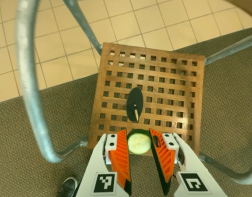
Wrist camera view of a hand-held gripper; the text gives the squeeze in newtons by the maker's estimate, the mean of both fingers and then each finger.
{"total": 6.9, "left": 6.7, "right": 7.0}